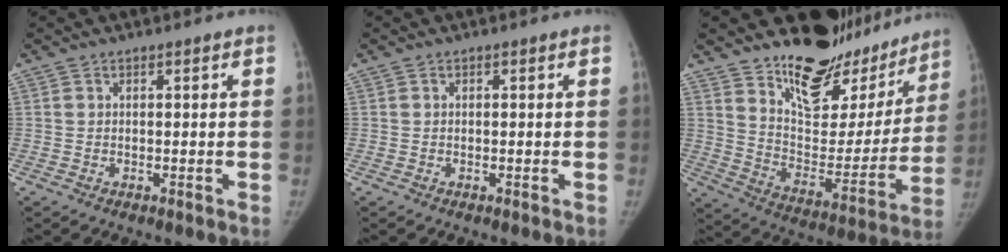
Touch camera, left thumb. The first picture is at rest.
{"total": 0.0}
{"total": 24.3, "force": [19.8, 10.6, 9.3], "torque": [-0.083, -0.132, 0.294]}